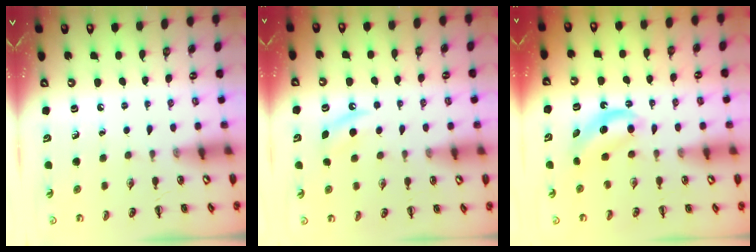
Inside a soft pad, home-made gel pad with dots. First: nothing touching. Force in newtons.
{"total": 5.1, "press": 4.8, "slide": 1.6}
{"total": 5.4, "press": 5.3, "slide": 0.7}